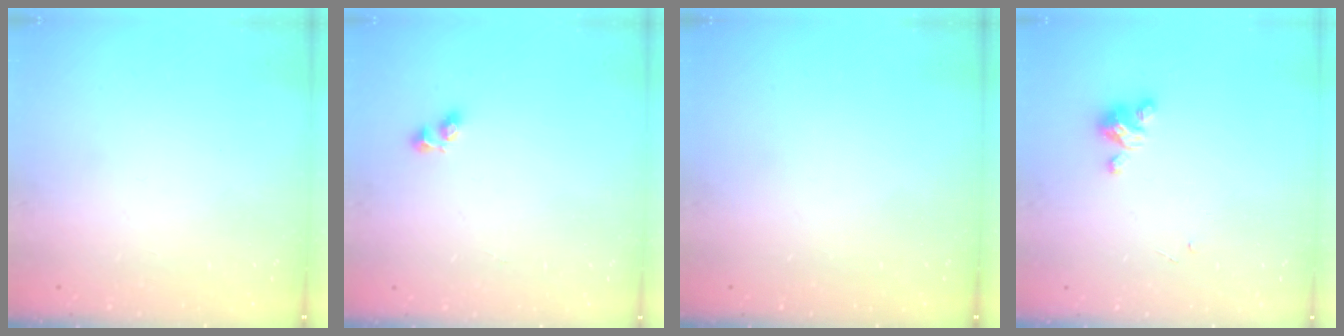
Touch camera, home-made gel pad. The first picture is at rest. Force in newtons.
{"total": 4.6, "press": 4.3, "slide": 1.8}
{"total": 0.0}
{"total": 3.9, "press": 3.9, "slide": 0.2}